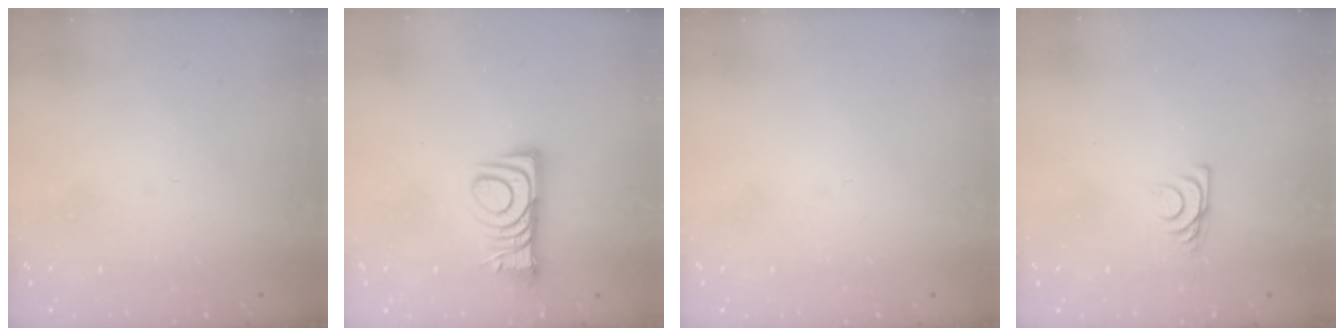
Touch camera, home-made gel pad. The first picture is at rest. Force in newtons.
{"total": 8.8, "press": 8.8, "slide": 0.6}
{"total": 0.0}
{"total": 6.8, "press": 6.8, "slide": 0.6}